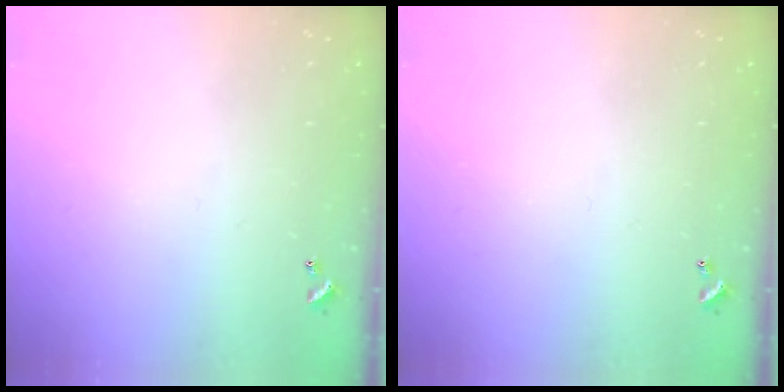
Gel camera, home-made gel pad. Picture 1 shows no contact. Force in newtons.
{"total": 0.0}